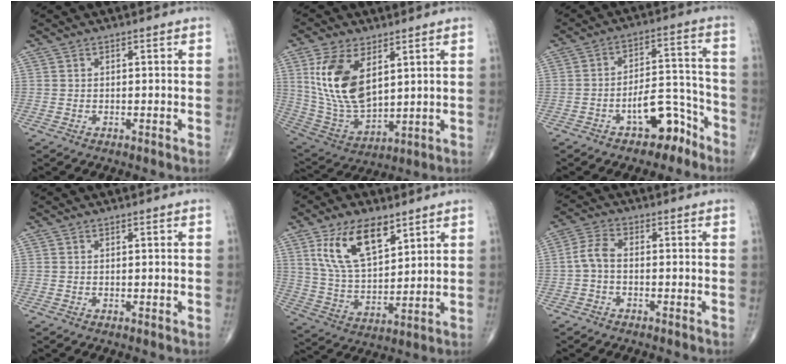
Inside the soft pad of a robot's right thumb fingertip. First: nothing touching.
{"total": 15.7, "force": [5.3, 8.5, 12.2], "torque": [-0.229, -0.025, 0.118]}
{"total": 9.6, "force": [-5.8, 4.8, 6.0], "torque": [-0.067, 0.069, -0.086]}
{"total": 0.0}
{"total": 14.1, "force": [7.5, 6.7, 9.9], "torque": [-0.164, -0.029, 0.151]}
{"total": 2.4, "force": [-0.8, 1.8, 1.3], "torque": [-0.017, 0.008, -0.025]}